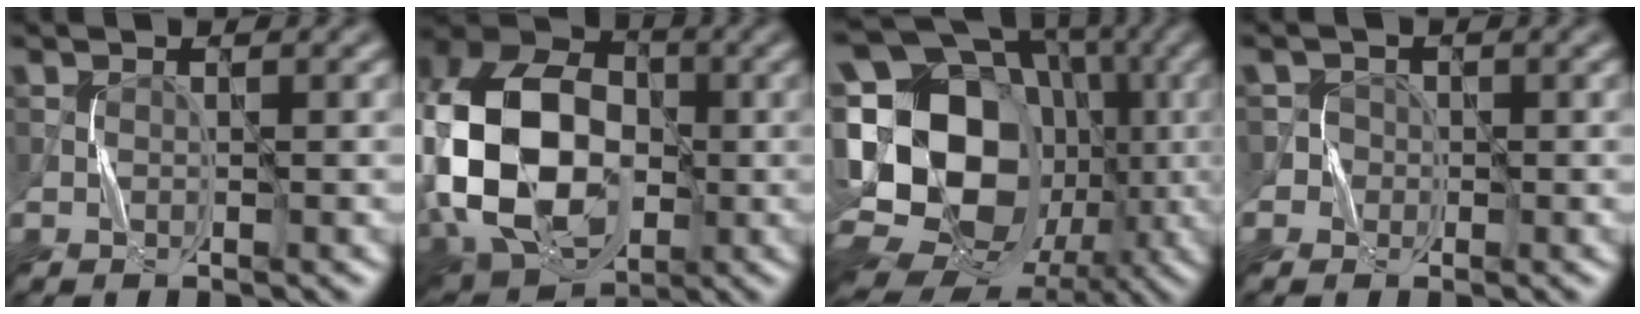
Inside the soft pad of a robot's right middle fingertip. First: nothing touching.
{"total": 13.9, "force": [-2.5, 9.4, 10.0], "torque": [-0.213, 0.002, -0.057]}
{"total": 20.9, "force": [-2.5, 16.1, 13.0], "torque": [-0.240, 0.033, -0.073]}
{"total": 3.0, "force": [-0.5, 2.8, 0.8], "torque": [0.000, 0.032, -0.041]}